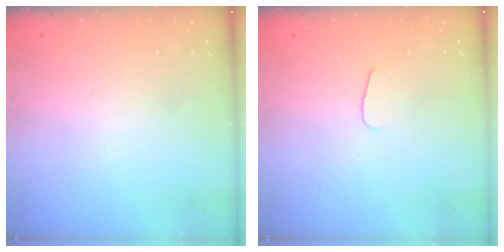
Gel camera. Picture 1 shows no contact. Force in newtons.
{"total": 3.6, "press": 3.5, "slide": 0.4}